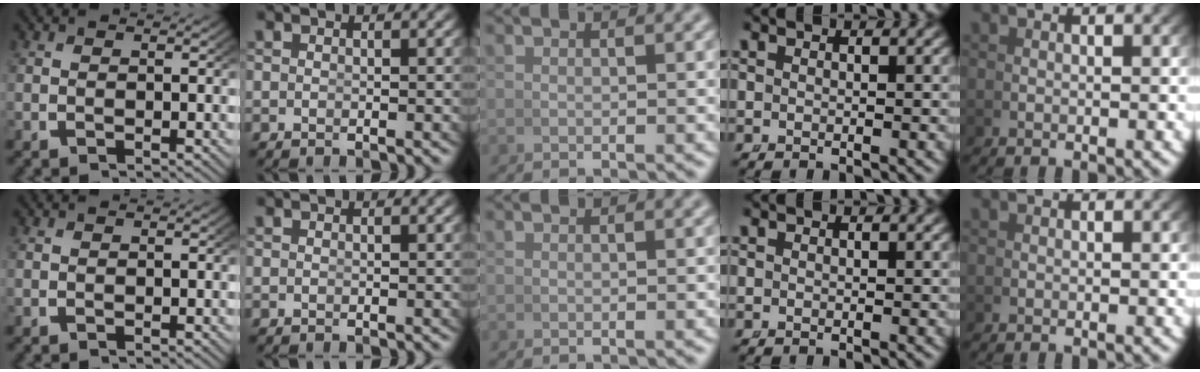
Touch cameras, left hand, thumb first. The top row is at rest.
{}